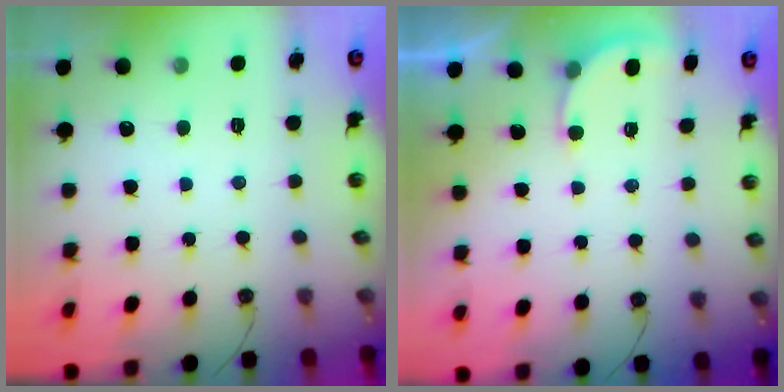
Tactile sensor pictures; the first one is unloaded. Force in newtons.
{"total": 2.9, "press": 2.9, "slide": 0.3}